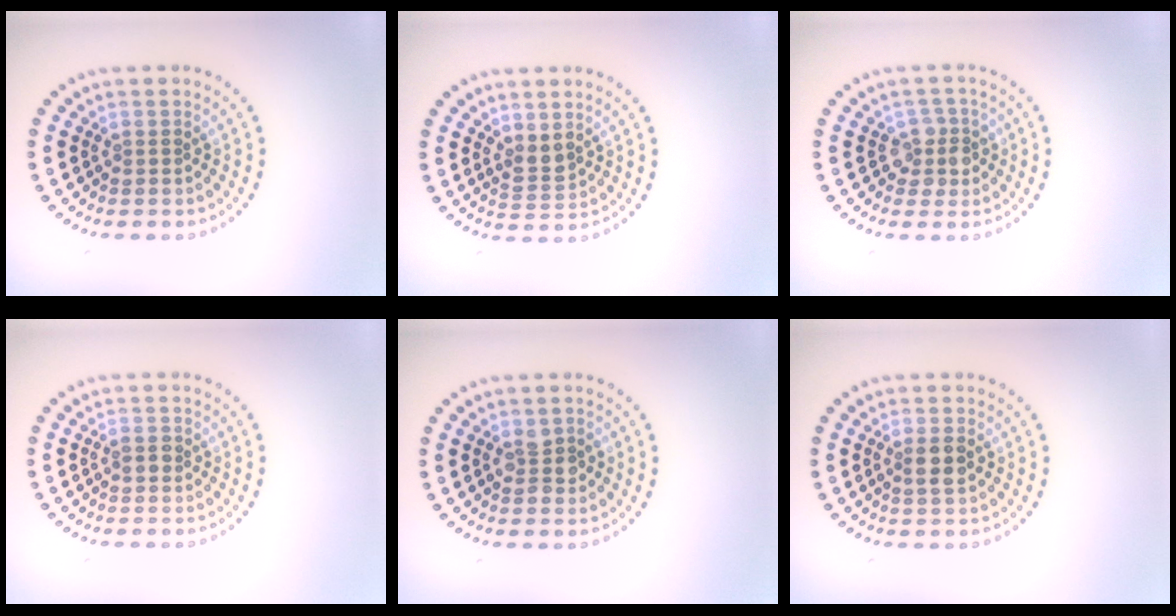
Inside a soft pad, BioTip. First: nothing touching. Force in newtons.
{"total": 1.7, "press": 1.4, "slide": 1.0}
{"total": 2.4, "press": 2.2, "slide": 1.1}
{"total": 1.2, "press": 1.1, "slide": 0.2}
{"total": 2.0, "press": 1.9, "slide": 0.2}
{"total": 2.0, "press": 1.9, "slide": 0.5}